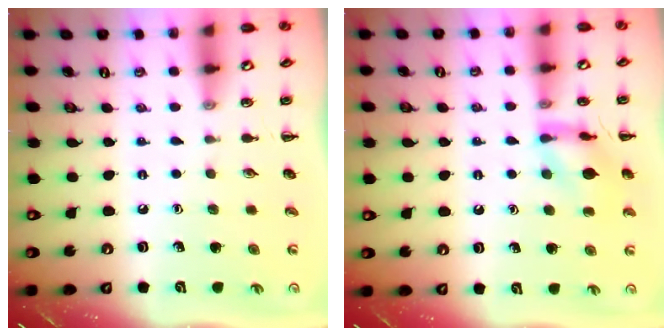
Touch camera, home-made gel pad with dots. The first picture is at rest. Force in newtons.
{"total": 12.1, "press": 12.0, "slide": 1.0}